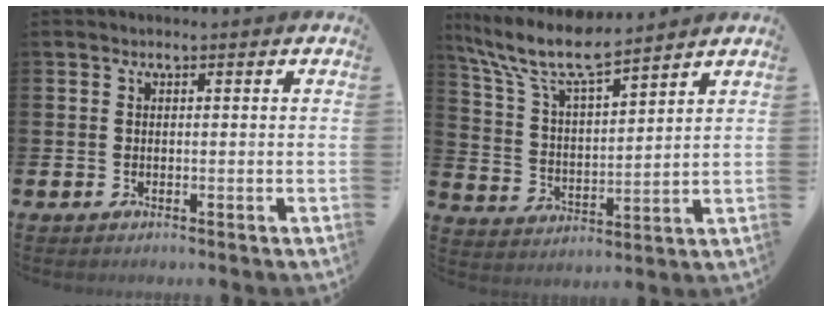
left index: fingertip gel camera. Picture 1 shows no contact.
{"total": 9.6, "force": [8.3, 1.8, 4.6], "torque": [-0.126, -0.039, 0.146]}